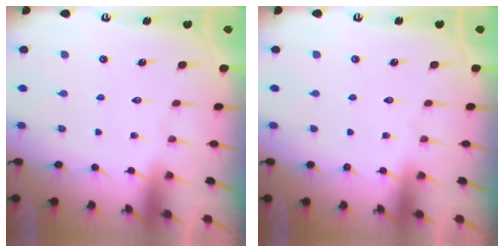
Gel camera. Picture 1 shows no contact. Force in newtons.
{"total": 0.0}